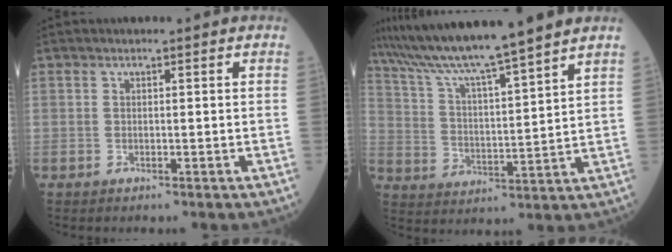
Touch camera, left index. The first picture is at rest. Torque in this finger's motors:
{"motor_torque": [0.36, -0.72, 1.00, 0.21]}